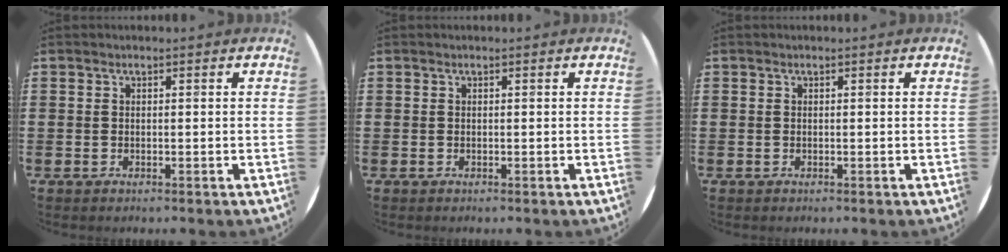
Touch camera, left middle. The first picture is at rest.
{"total": 0.0}
{"total": 0.0}